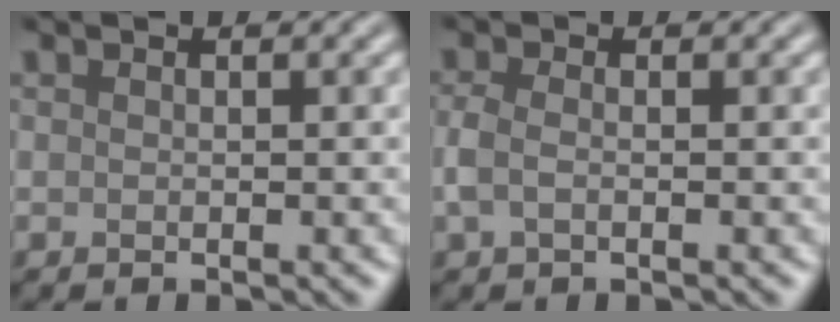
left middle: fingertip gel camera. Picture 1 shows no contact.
{"total": 1.7, "force": [-0.4, 0.9, 1.4], "torque": [-0.036, 0.001, -0.013]}